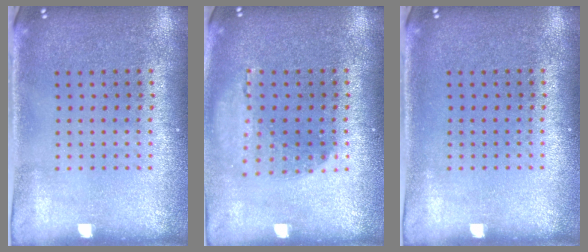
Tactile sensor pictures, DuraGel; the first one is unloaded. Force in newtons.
{"total": 1.1, "press": 1.1, "slide": 0.2}
{"total": 0.0}